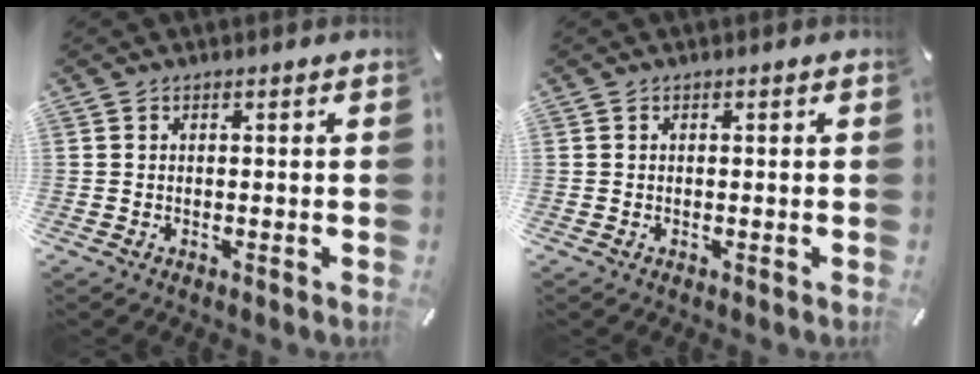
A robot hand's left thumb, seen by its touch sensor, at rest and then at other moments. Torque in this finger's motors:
{"motor_torque": [0.00, 0.00, -0.01, 0.01, 0.00]}